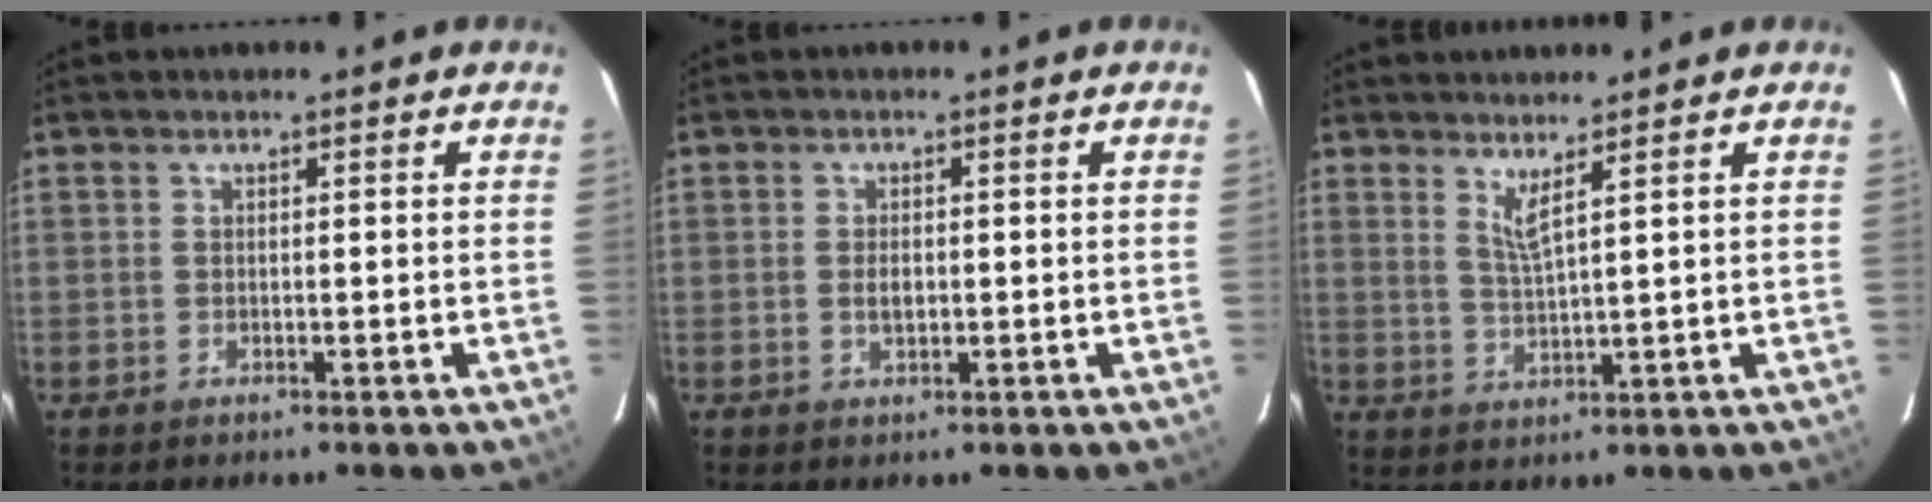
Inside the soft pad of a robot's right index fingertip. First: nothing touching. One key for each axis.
{"total": 2.2, "fx": -0.2, "fy": 1.3, "fz": 1.7, "tx": -0.031, "ty": 0.000, "tz": -0.002}
{"total": 3.3, "fx": 2.4, "fy": -0.5, "fz": 2.2, "tx": -0.045, "ty": -0.011, "tz": 0.041}